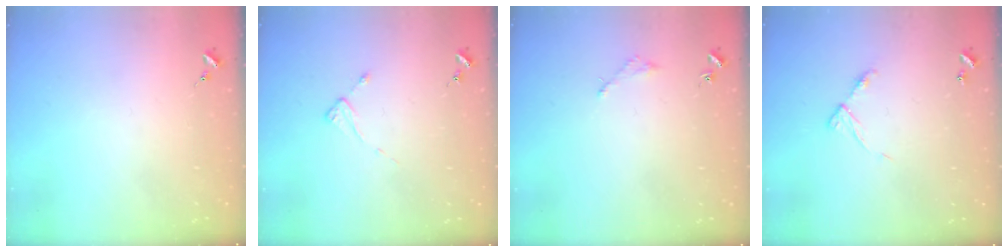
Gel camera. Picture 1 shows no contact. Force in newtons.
{"total": 2.0, "press": 1.9, "slide": 0.4}
{"total": 2.0, "press": 2.0, "slide": 0.2}
{"total": 6.8, "press": 6.8, "slide": 0.5}